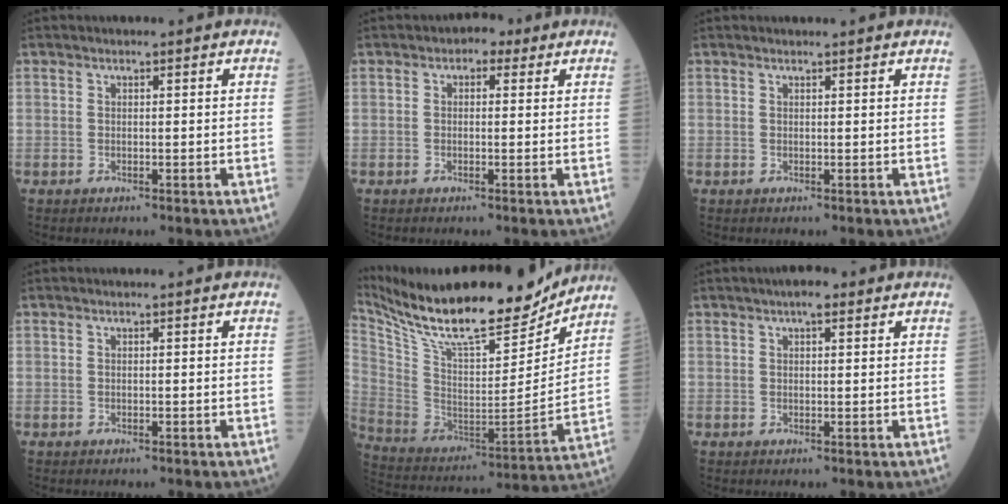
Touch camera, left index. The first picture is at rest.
{"total": 2.1, "force": [0.9, 1.5, 1.2], "torque": [-0.011, 0.009, 0.004]}
{"total": 1.9, "force": [1.8, 0.2, 0.4], "torque": [-0.008, 0.010, 0.019]}
{"total": 0.0}
{"total": 25.2, "force": [21.7, 5.3, 11.7], "torque": [-0.225, -0.020, 0.349]}
{"total": 2.7, "force": [1.6, 0.8, 2.0], "torque": [-0.028, 0.007, 0.018]}